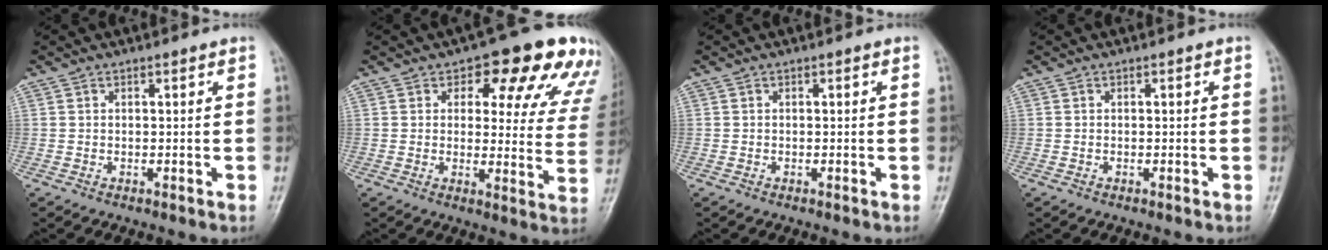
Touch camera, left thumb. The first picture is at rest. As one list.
[{"total": 16.6, "force": [10.0, 7.8, 10.8], "torque": [-0.071, -0.033, 0.102]}, {"total": 0.0}, {"total": 0.0}]